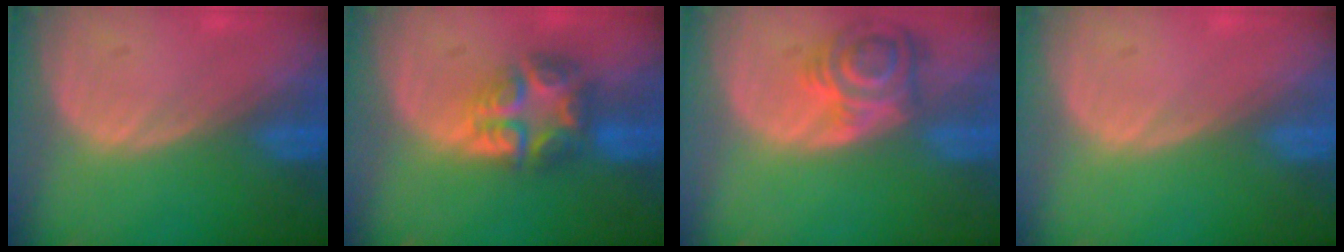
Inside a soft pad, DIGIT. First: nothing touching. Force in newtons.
{"total": 7.7, "press": 6.7, "slide": 3.8}
{"total": 6.4, "press": 6.3, "slide": 0.8}
{"total": 0.0}